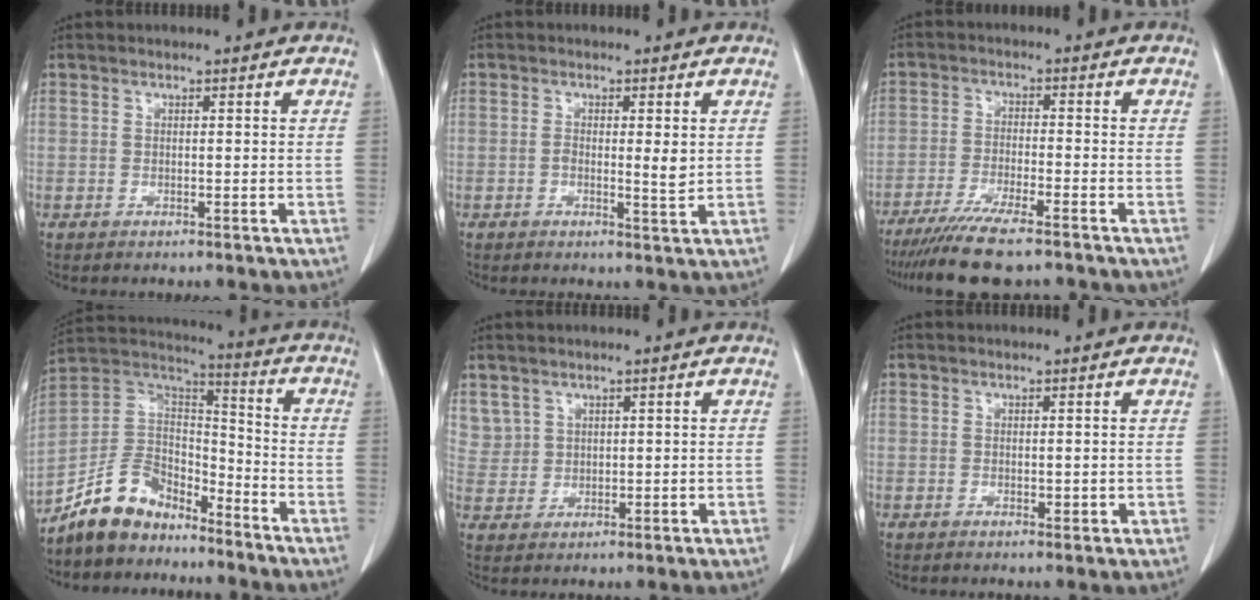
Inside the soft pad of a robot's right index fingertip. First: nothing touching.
{"total": 3.1, "force": [0.2, 0.8, 3.0], "torque": [-0.048, -0.005, 0.002]}
{"total": 10.5, "force": [-8.5, 0.8, 6.1], "torque": [-0.099, -0.027, -0.140]}
{"total": 11.0, "force": [-8.8, 5.4, 3.6], "torque": [-0.082, 0.039, -0.170]}
{"total": 4.4, "force": [2.7, 3.4, 0.4], "torque": [-0.005, 0.007, 0.062]}
{"total": 1.4, "force": [-0.1, 0.7, 1.1], "torque": [-0.013, -0.003, 0.002]}